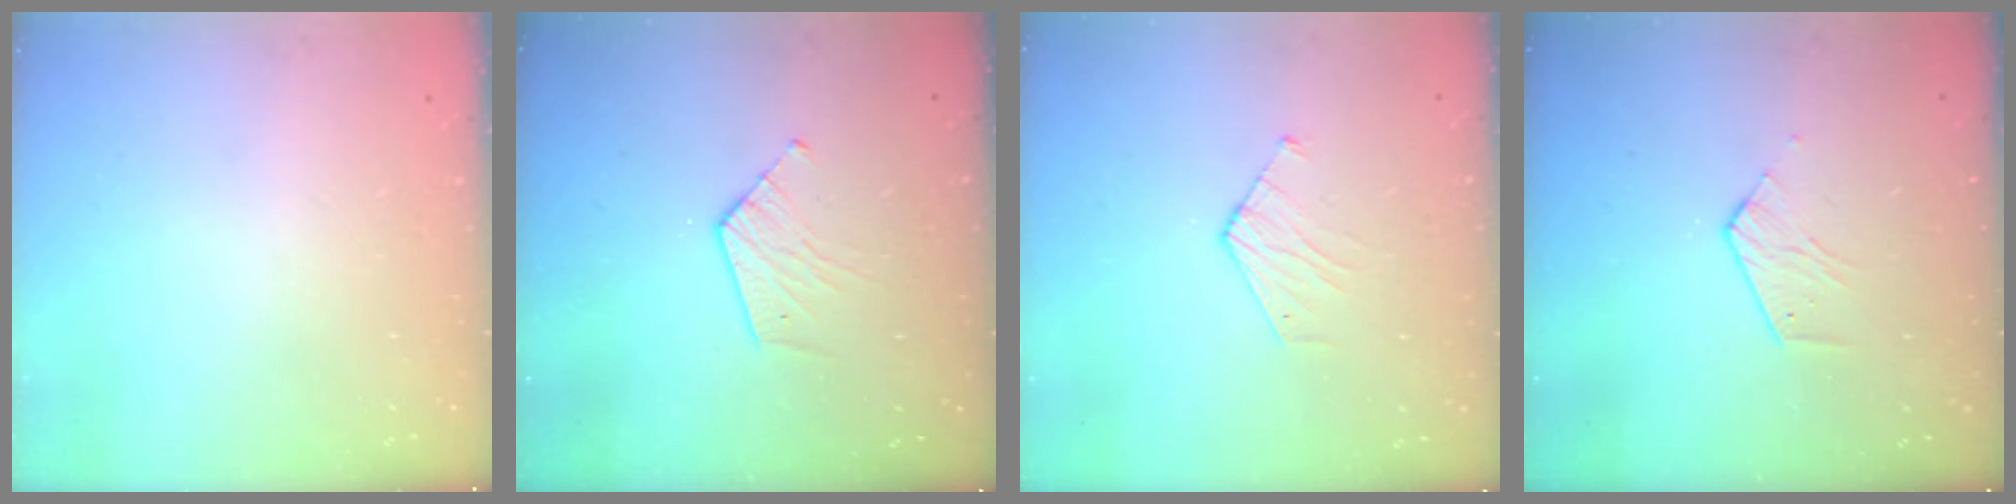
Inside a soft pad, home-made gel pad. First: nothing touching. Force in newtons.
{"total": 6.1, "press": 6.1, "slide": 0.3}
{"total": 3.7, "press": 3.6, "slide": 0.3}
{"total": 3.9, "press": 3.9, "slide": 0.4}